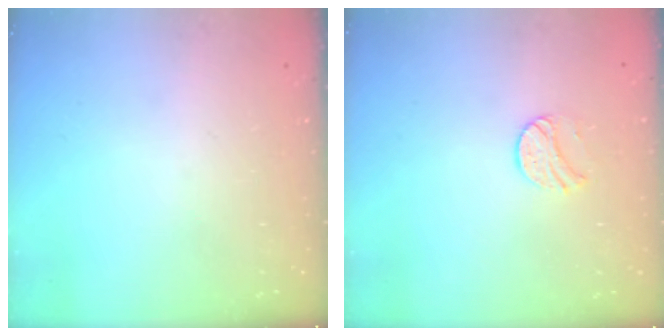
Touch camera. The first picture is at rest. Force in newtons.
{"total": 8.3, "press": 8.3, "slide": 0.3}